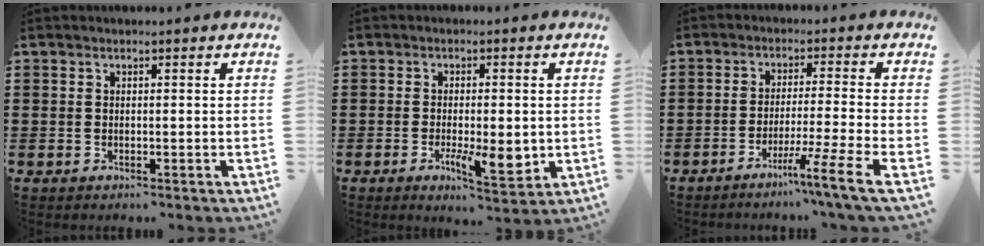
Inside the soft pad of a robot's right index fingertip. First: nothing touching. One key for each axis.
{"total": 6.4, "fx": -1.4, "fy": 2.3, "fz": 5.8, "tx": -0.110, "ty": -0.006, "tz": -0.022}
{"total": 6.5, "fx": -4.3, "fy": -1.6, "fz": 4.6, "tx": -0.074, "ty": -0.016, "tz": -0.080}